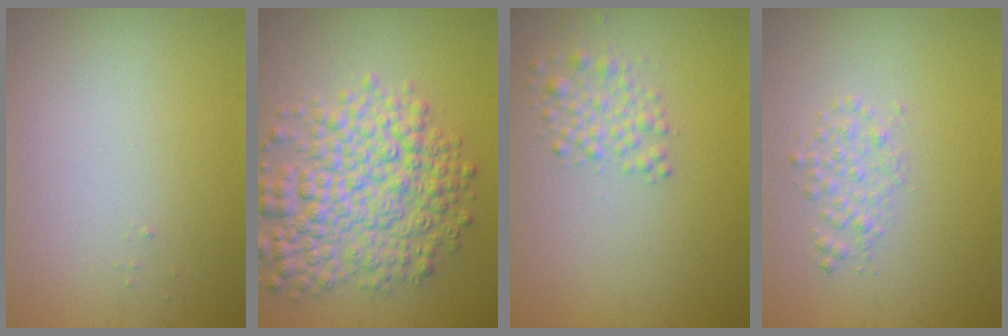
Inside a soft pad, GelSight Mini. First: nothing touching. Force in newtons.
{"total": 7.8, "press": 7.8, "slide": 0.2}
{"total": 2.2, "press": 2.2, "slide": 0.1}
{"total": 1.6, "press": 1.6, "slide": 0.1}